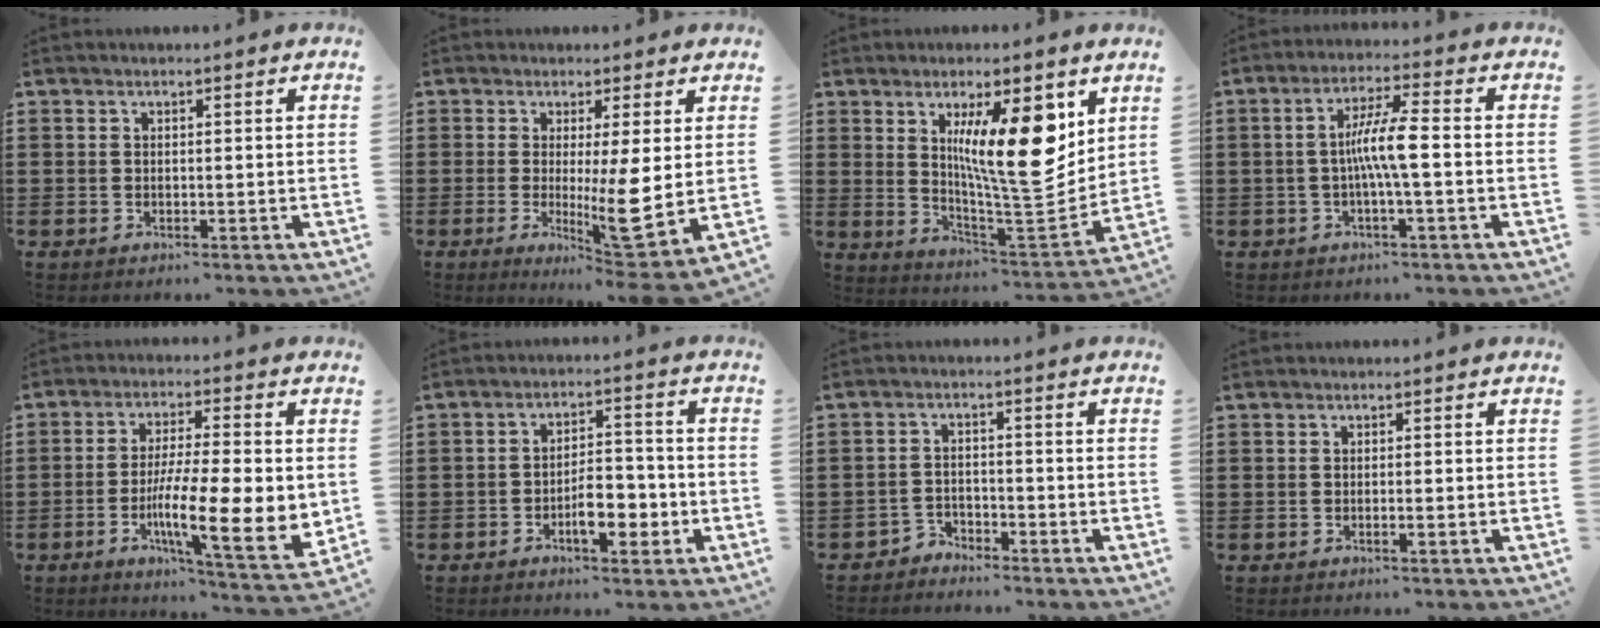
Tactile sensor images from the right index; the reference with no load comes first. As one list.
[{"total": 8.1, "force": [0.0, 0.3, 8.1], "torque": [-0.134, -0.030, -0.001]}, {"total": 14.2, "force": [5.9, 3.3, 12.5], "torque": [-0.201, -0.029, 0.092]}, {"total": 6.5, "force": [-0.7, 0.3, 6.4], "torque": [-0.116, 0.001, -0.018]}, {"total": 13.6, "force": [-1.7, 3.5, 13.0], "torque": [-0.217, -0.029, -0.031]}, {"total": 6.6, "force": [-2.7, 3.1, 5.2], "torque": [-0.070, 0.006, -0.050]}, {"total": 2.5, "force": [-2.4, 0.8, -0.3], "torque": [-0.006, 0.004, -0.051]}, {"total": 0.7, "force": [-0.3, 0.0, 0.7], "torque": [-0.010, -0.005, -0.005]}]